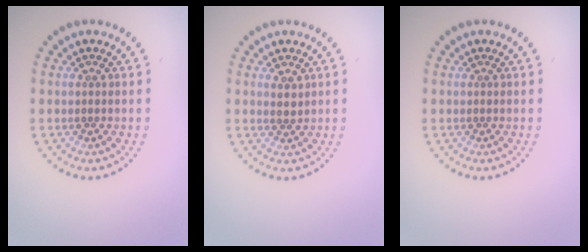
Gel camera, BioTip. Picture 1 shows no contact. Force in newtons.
{"total": 1.1, "press": 1.0, "slide": 0.6}
{"total": 0.0}